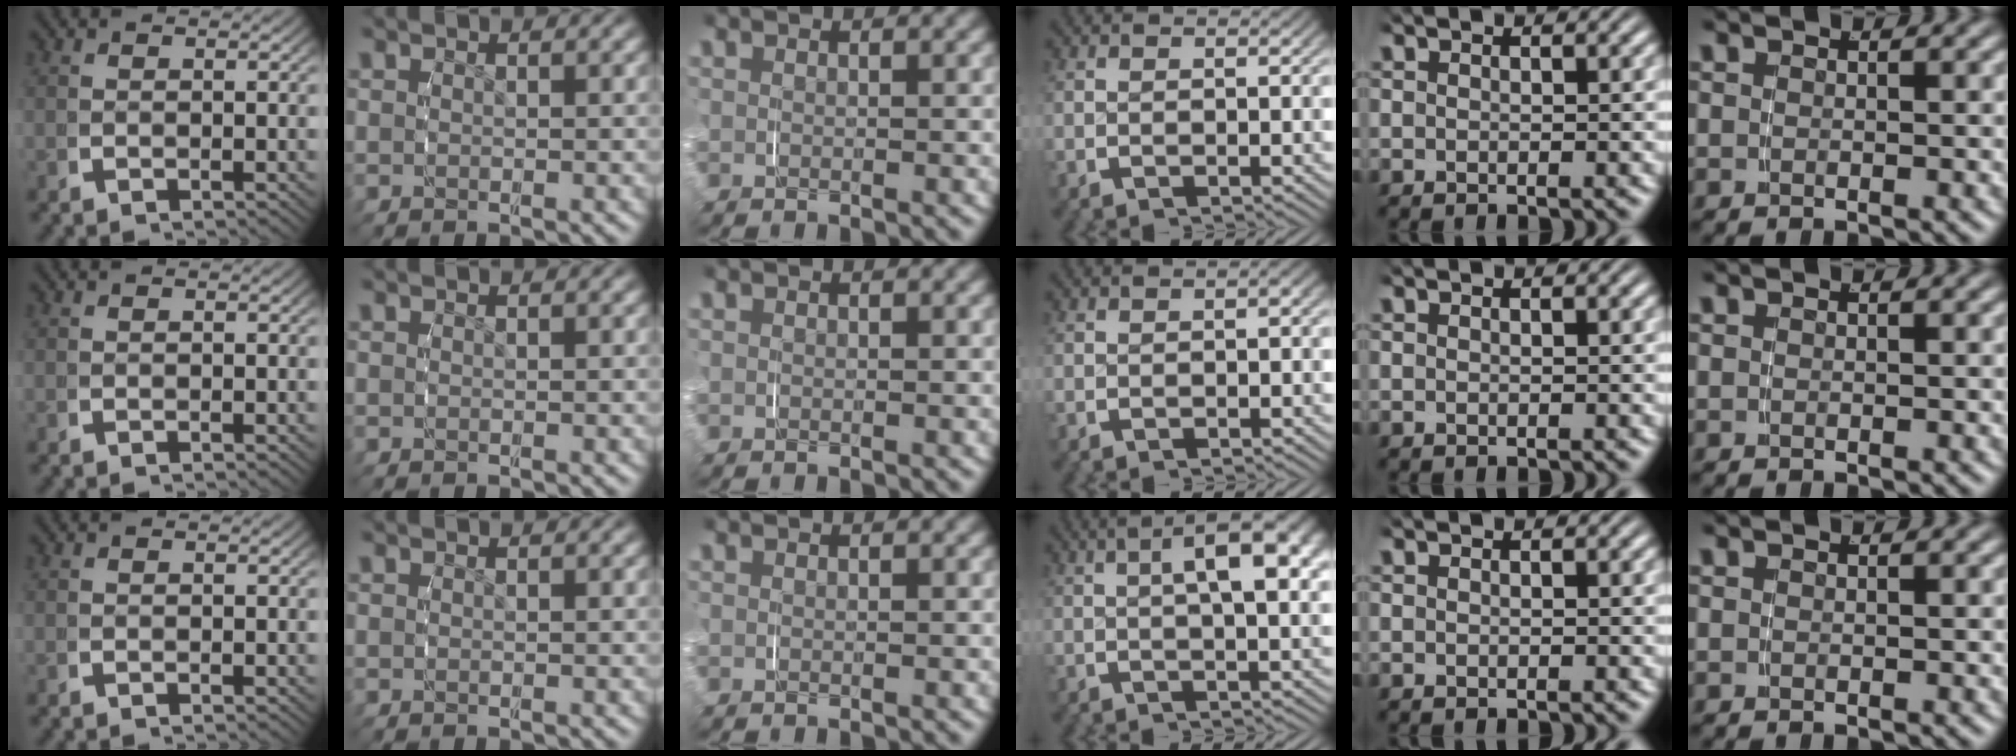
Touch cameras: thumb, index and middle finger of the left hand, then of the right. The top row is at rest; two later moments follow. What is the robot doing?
{"motion": "grasp_and_lifting", "object": "measuring cup"}